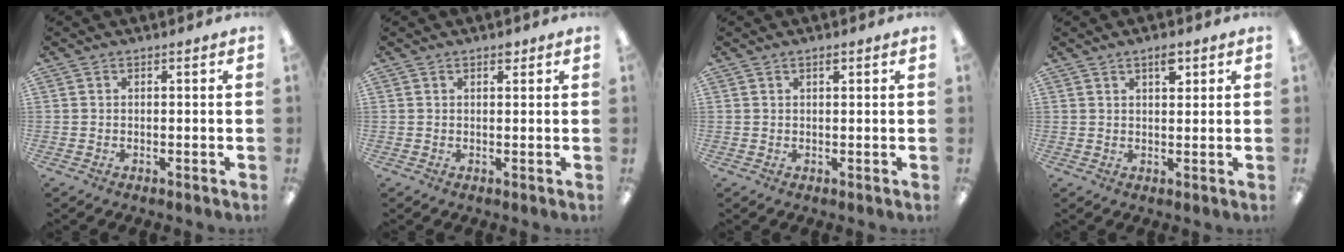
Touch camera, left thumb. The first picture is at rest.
{"total": 1.3, "force": [0.9, 0.6, 0.7], "torque": [-0.008, -0.002, 0.015]}
{"total": 1.0, "force": [0.8, 0.3, 0.7], "torque": [-0.015, 0.002, 0.013]}
{"total": 3.7, "force": [2.3, 1.5, 2.5], "torque": [-0.029, -0.005, 0.035]}